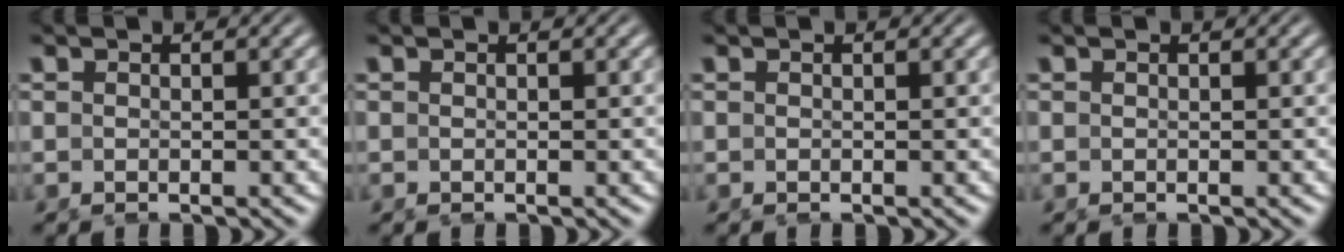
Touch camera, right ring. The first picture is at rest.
{"total": 0.0}
{"total": 0.0}
{"total": 0.0}